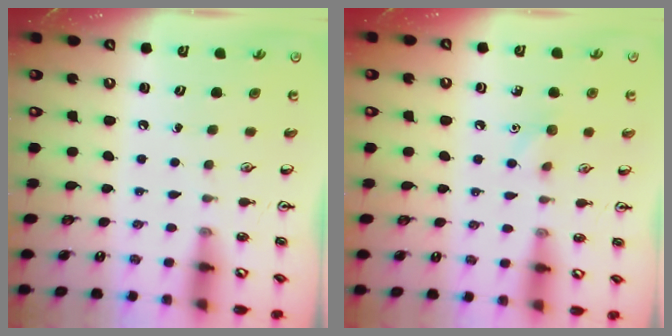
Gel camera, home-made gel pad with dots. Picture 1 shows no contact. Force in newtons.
{"total": 5.4, "press": 5.2, "slide": 1.6}